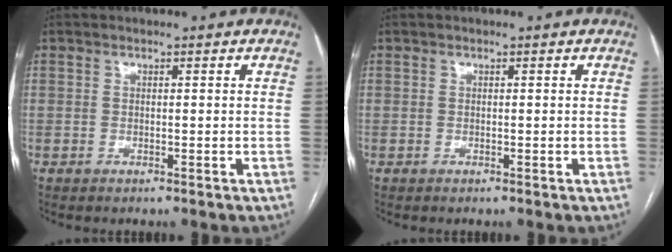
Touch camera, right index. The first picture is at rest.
{"total": 0.0}